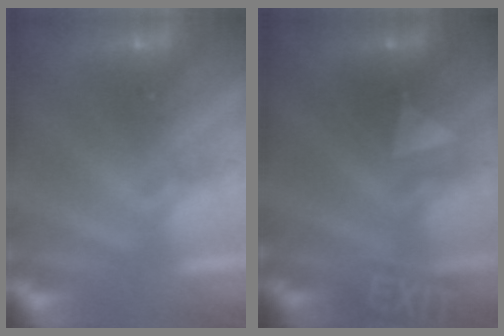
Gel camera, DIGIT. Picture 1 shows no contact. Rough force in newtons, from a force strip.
{"total": 2.4}